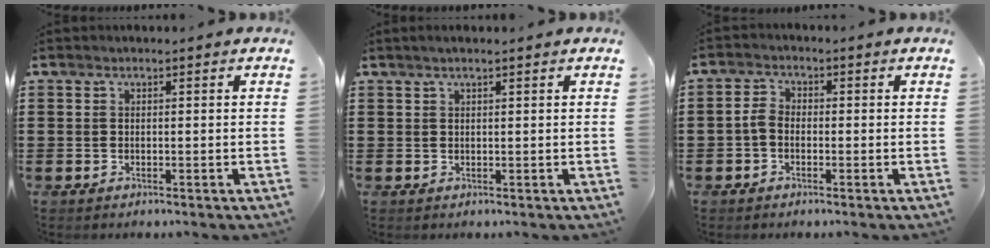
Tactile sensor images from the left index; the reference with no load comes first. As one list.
[{"total": 1.0, "force": [0.6, 0.0, 0.8], "torque": [-0.014, 0.001, 0.012]}, {"total": 2.6, "force": [-1.0, 1.7, 1.7], "torque": [-0.046, 0.002, -0.023]}]